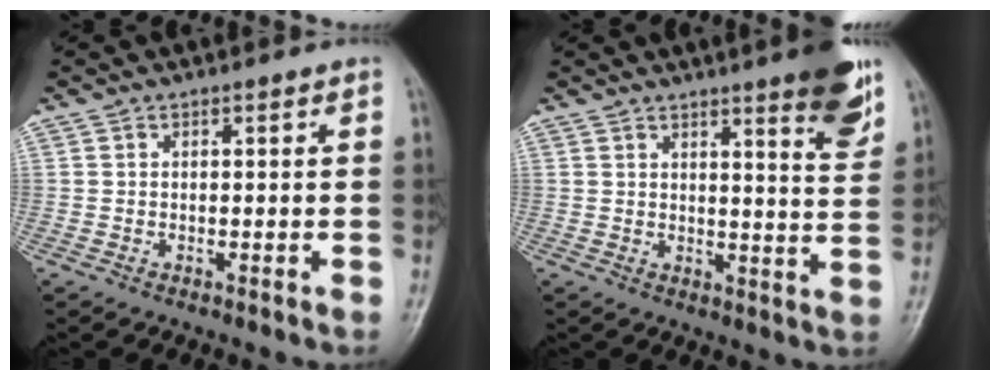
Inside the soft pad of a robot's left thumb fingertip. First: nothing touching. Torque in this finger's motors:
{"motor_torque": [1.31, 0.59, 0.87, -0.80, 0.02]}